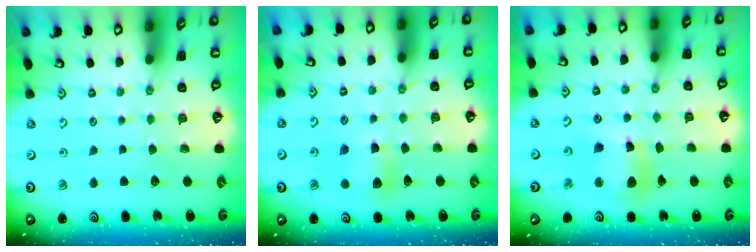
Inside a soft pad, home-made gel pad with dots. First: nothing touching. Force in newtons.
{"total": 8.2, "press": 8.2, "slide": 0.5}
{"total": 11.1, "press": 10.8, "slide": 2.2}